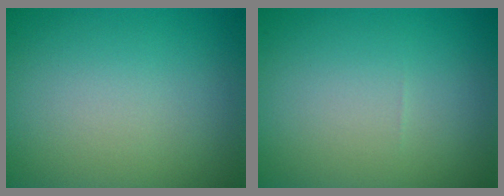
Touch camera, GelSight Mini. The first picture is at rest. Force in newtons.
{"total": 0.0}